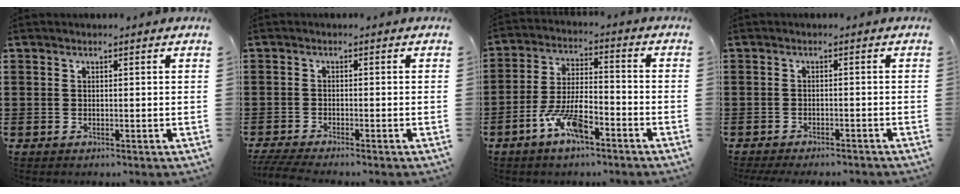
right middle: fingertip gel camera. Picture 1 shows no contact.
{"total": 2.3, "force": [-2.0, 0.0, 1.0], "torque": [-0.022, -0.003, -0.042]}
{"total": 8.0, "force": [-4.8, 2.6, 5.9], "torque": [-0.133, 0.000, -0.091]}
{"total": 1.7, "force": [-1.6, 0.2, 0.2], "torque": [-0.008, -0.001, -0.033]}